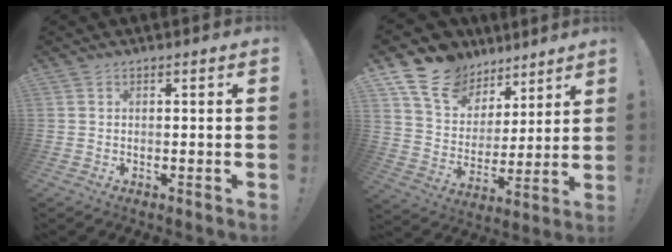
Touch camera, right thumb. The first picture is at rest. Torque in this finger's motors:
{"motor_torque": [-0.61, 1.38, 0.82, 0.86, 0.04]}